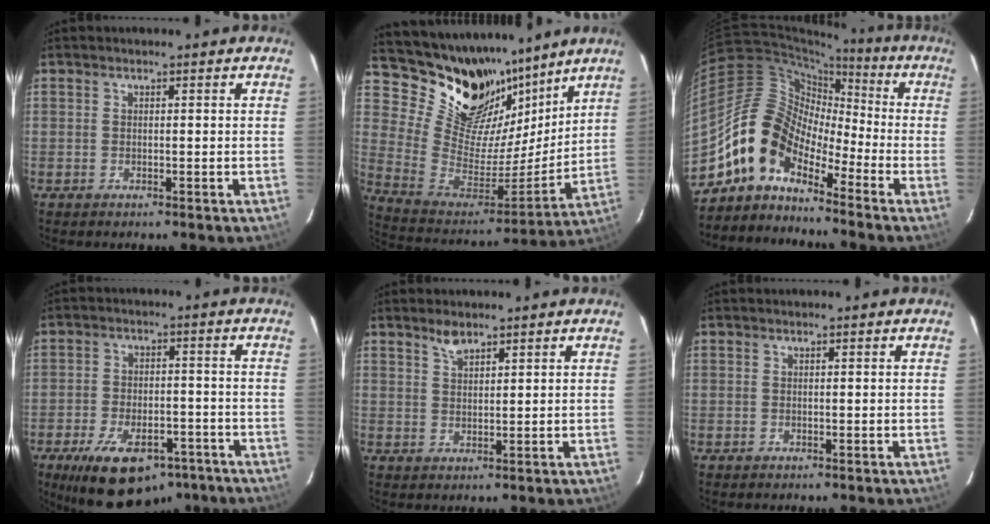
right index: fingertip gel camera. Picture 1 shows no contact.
{"total": 21.5, "force": [16.5, 11.1, 8.0], "torque": [-0.182, -0.029, 0.303]}
{"total": 10.7, "force": [-7.5, 6.0, 4.7], "torque": [-0.080, 0.034, -0.161]}
{"total": 17.3, "force": [-11.2, 8.6, 10.0], "torque": [-0.195, -0.009, -0.162]}
{"total": 2.8, "force": [2.3, 1.0, 1.2], "torque": [-0.022, 0.001, 0.044]}
{"total": 0.0}